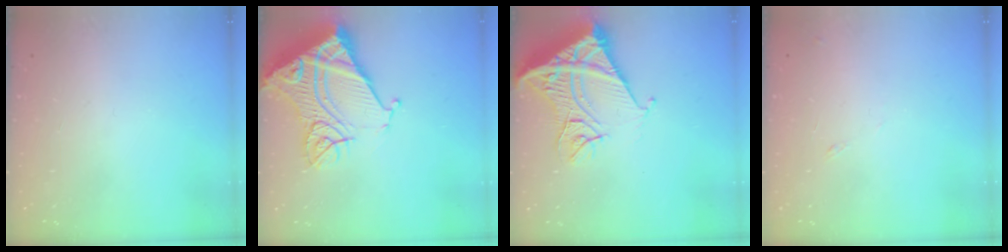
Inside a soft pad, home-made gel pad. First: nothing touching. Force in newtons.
{"total": 20.1, "press": 19.9, "slide": 2.6}
{"total": 16.2, "press": 16.1, "slide": 2.1}
{"total": 5.8, "press": 5.7, "slide": 0.8}